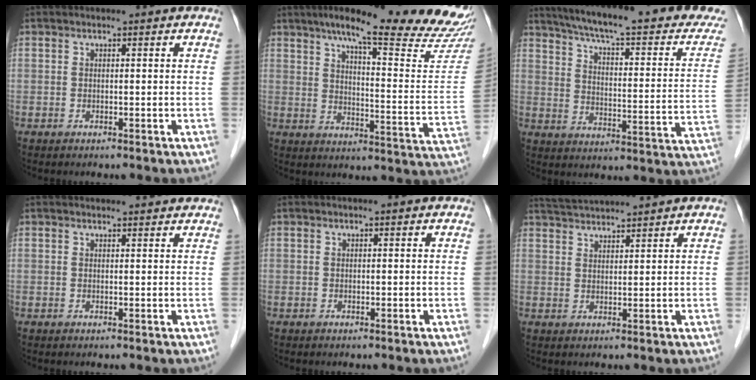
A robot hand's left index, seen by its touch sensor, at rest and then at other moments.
{"total": 24.2, "force": [20.9, 1.0, 12.1], "torque": [-0.170, -0.068, 0.259]}
{"total": 26.4, "force": [22.5, 2.6, 13.4], "torque": [-0.196, -0.050, 0.282]}
{"total": 4.9, "force": [4.7, 0.8, 0.9], "torque": [-0.011, 0.014, 0.045]}
{"total": 0.0}
{"total": 5.6, "force": [5.4, -1.0, 1.3], "torque": [-0.029, 0.025, 0.095]}